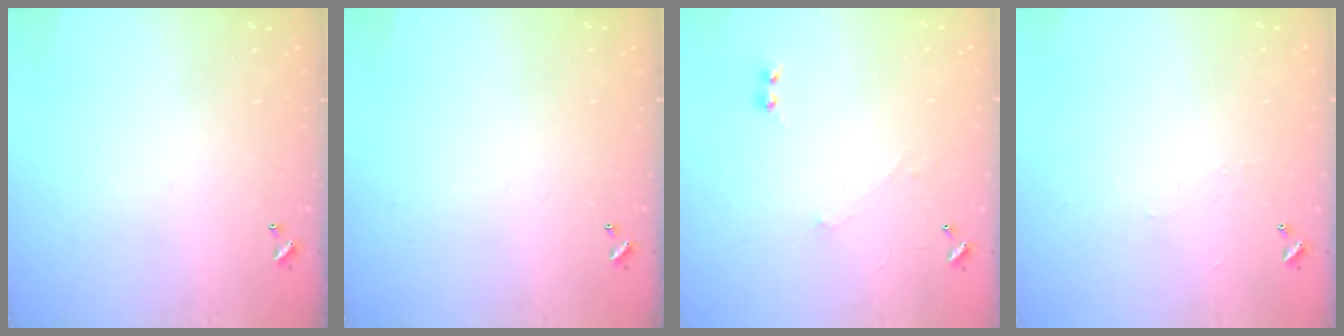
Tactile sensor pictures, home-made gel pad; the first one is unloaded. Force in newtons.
{"total": 0.0}
{"total": 0.9, "press": 0.3, "slide": 0.8}
{"total": 2.3, "press": 2.3, "slide": 0.4}